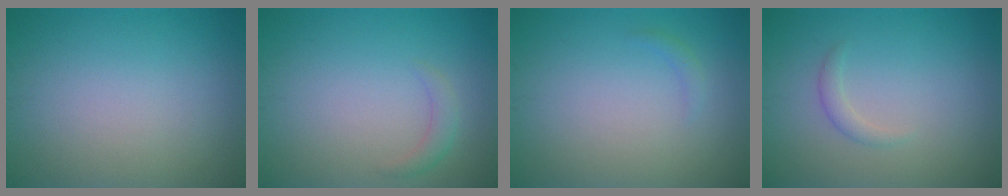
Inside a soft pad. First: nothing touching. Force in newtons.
{"total": 1.3, "press": 1.3, "slide": 0.1}
{"total": 0.7, "press": 0.7, "slide": 0.1}
{"total": 1.1, "press": 1.1, "slide": 0.0}